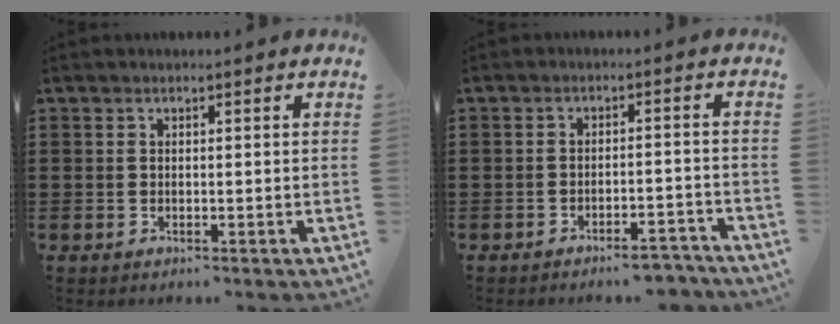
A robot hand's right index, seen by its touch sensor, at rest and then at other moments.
{"total": 3.9, "force": [-3.7, 0.3, 1.2], "torque": [-0.022, 0.000, -0.072]}